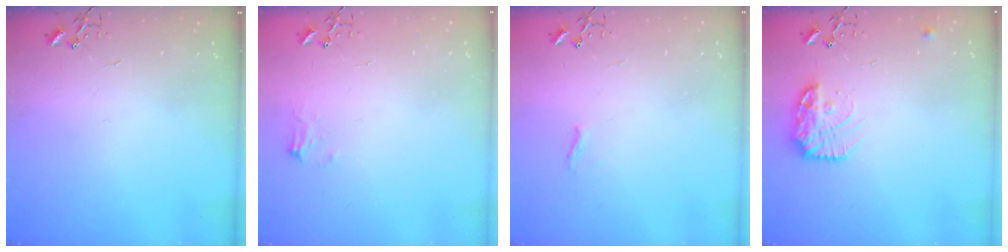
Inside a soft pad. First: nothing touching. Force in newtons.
{"total": 7.1, "press": 7.1, "slide": 0.2}
{"total": 4.3, "press": 4.3, "slide": 0.4}
{"total": 15.5, "press": 15.5, "slide": 1.1}